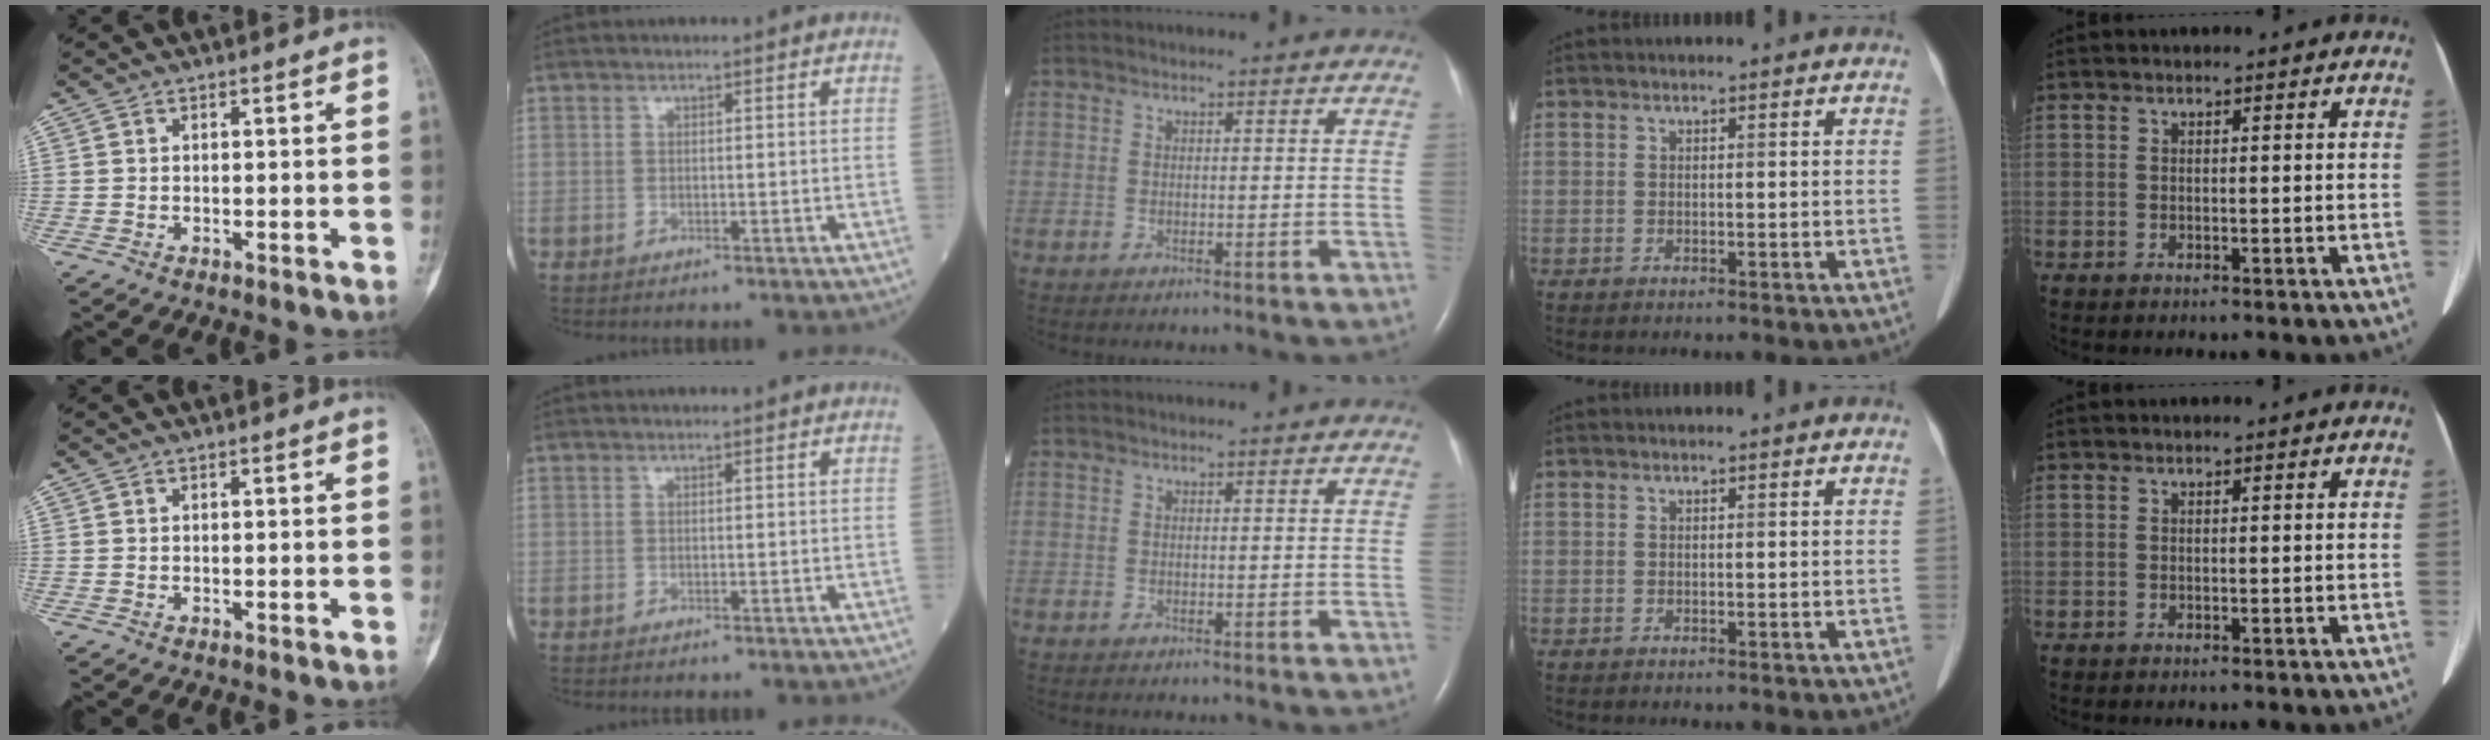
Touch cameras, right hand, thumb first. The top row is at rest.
{}